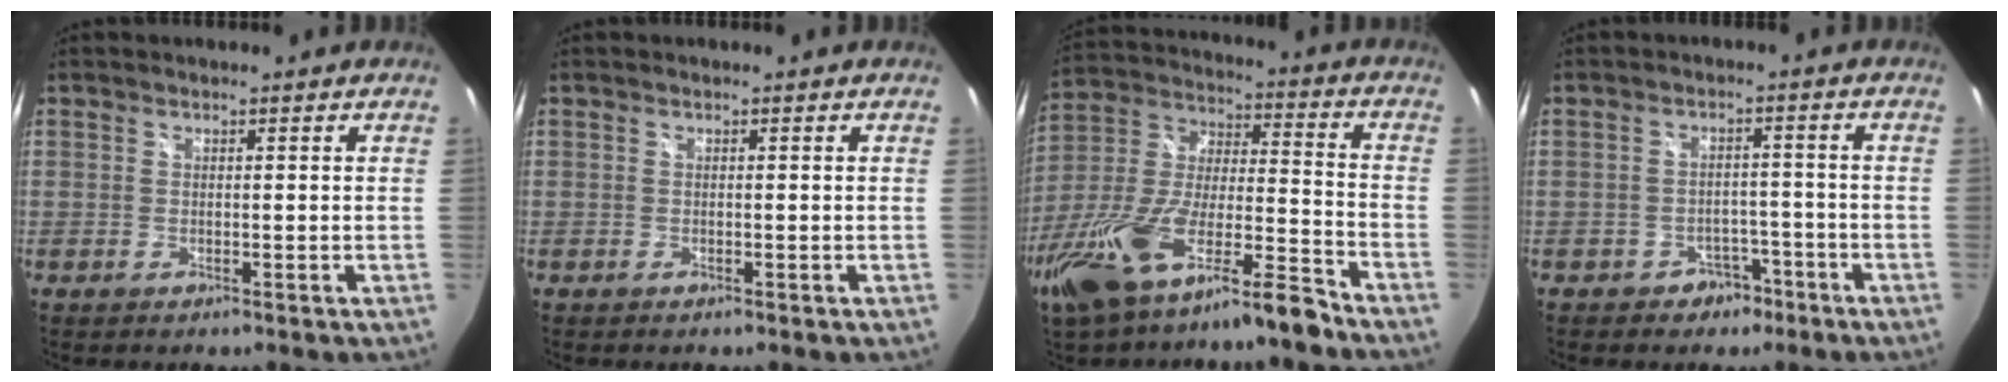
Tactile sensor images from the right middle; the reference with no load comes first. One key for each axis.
{"total": 0.0}
{"total": 19.3, "fx": -13.5, "fy": 3.7, "fz": 13.3, "tx": -0.270, "ty": -0.018, "tz": -0.247}
{"total": 4.3, "fx": -2.9, "fy": 3.1, "fz": 0.9, "tx": -0.020, "ty": 0.015, "tz": -0.035}